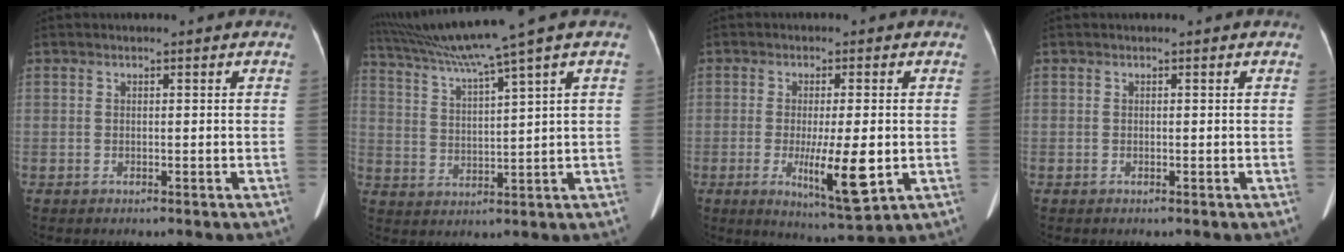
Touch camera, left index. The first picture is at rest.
{"total": 11.4, "force": [8.8, -2.7, 6.8], "torque": [-0.122, 0.008, 0.153]}
{"total": 8.7, "force": [-1.8, 1.2, 8.5], "torque": [-0.140, -0.020, -0.025]}
{"total": 0.0}